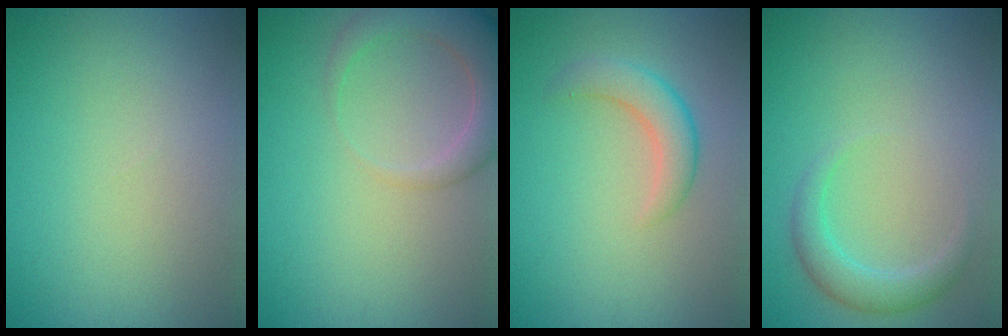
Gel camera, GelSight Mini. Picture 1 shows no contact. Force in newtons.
{"total": 4.8, "press": 4.8, "slide": 0.6}
{"total": 2.8, "press": 2.8, "slide": 0.2}
{"total": 2.4, "press": 2.4, "slide": 0.1}